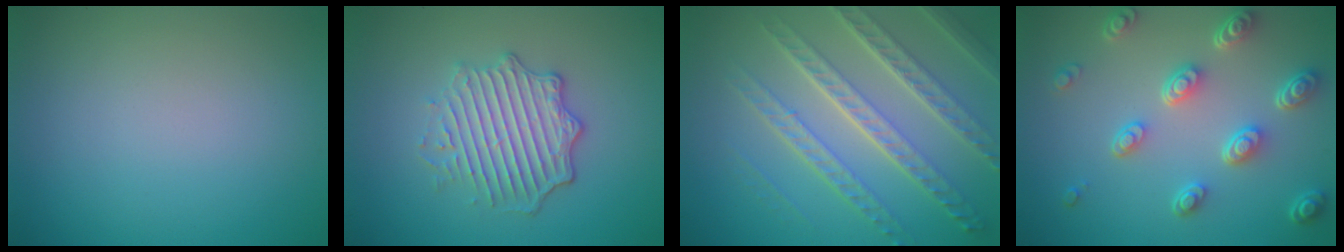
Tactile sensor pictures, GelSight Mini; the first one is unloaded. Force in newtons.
{"total": 4.5, "press": 3.7, "slide": 2.6}
{"total": 7.1, "press": 5.0, "slide": 5.0}
{"total": 5.2, "press": 3.9, "slide": 3.5}